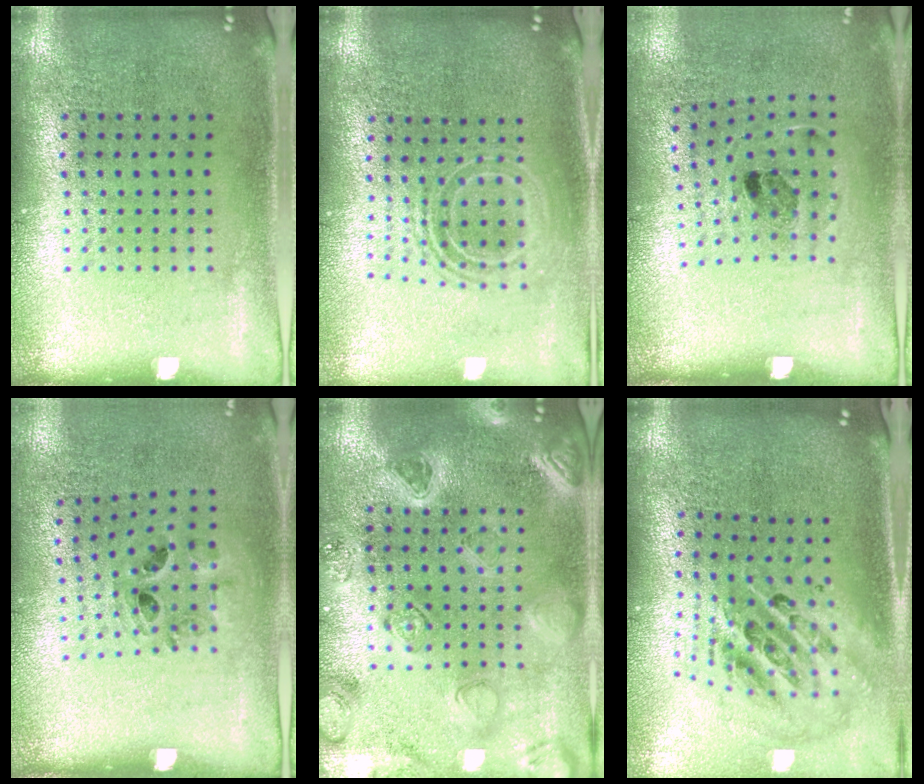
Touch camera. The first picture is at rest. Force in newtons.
{"total": 1.6, "press": 1.2, "slide": 1.0}
{"total": 1.2, "press": 0.7, "slide": 0.9}
{"total": 1.0, "press": 0.9, "slide": 0.5}
{"total": 2.3, "press": 2.3, "slide": 0.1}
{"total": 2.5, "press": 1.7, "slide": 1.9}